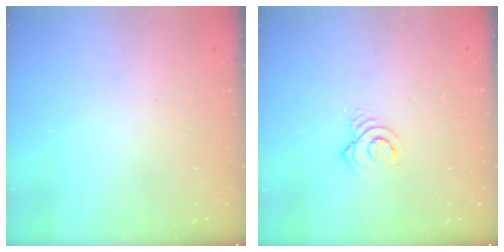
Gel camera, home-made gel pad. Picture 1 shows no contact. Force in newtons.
{"total": 6.5, "press": 6.4, "slide": 0.8}